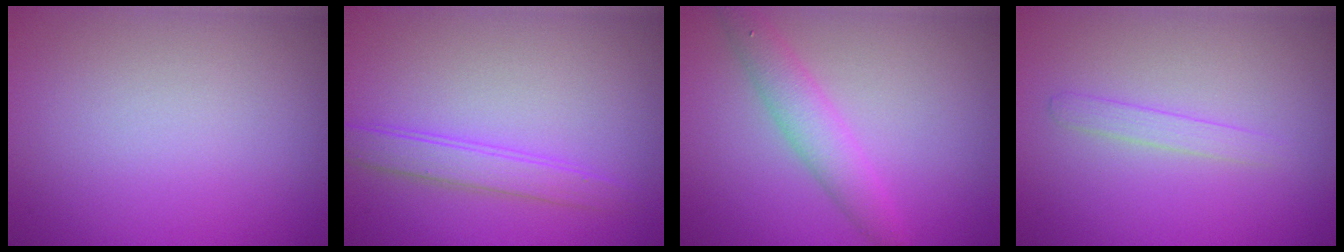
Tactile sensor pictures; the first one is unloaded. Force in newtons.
{"total": 2.5, "press": 2.5, "slide": 0.1}
{"total": 3.0, "press": 3.0, "slide": 0.1}
{"total": 1.2, "press": 1.2, "slide": 0.1}